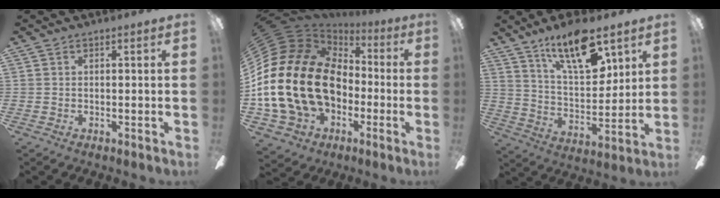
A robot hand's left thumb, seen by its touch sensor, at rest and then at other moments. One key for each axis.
{"total": 27.9, "fx": -2.1, "fy": 19.8, "fz": 19.5, "tx": -0.448, "ty": 0.015, "tz": -0.007}
{"total": 18.0, "fx": 11.2, "fy": 6.8, "fz": 12.3, "tx": -0.200, "ty": -0.049, "tz": 0.185}